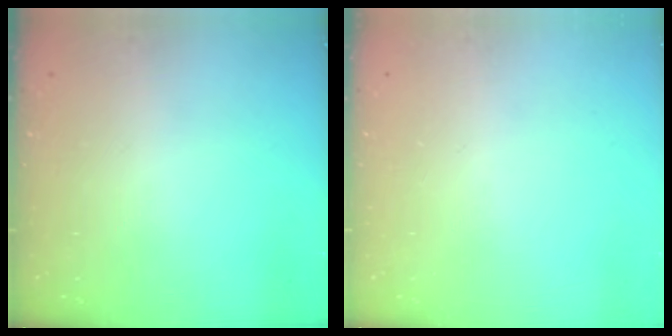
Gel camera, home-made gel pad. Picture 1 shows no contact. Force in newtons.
{"total": 0.0}